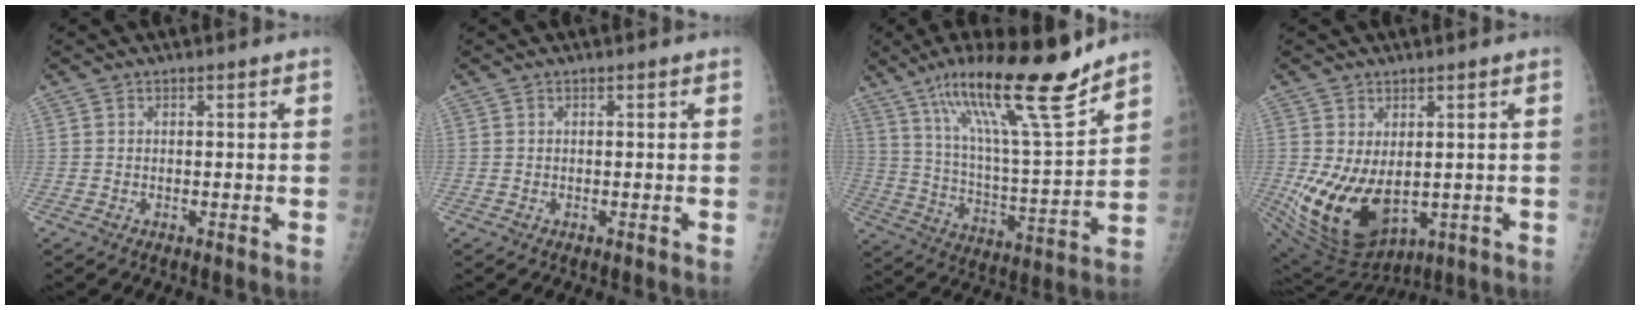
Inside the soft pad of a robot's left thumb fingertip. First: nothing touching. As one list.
[{"total": 0.0}, {"total": 22.2, "force": [15.6, 3.0, 15.5], "torque": [-0.240, -0.071, 0.268]}, {"total": 14.5, "force": [-1.0, 9.2, 11.1], "torque": [-0.194, -0.019, 0.016]}]